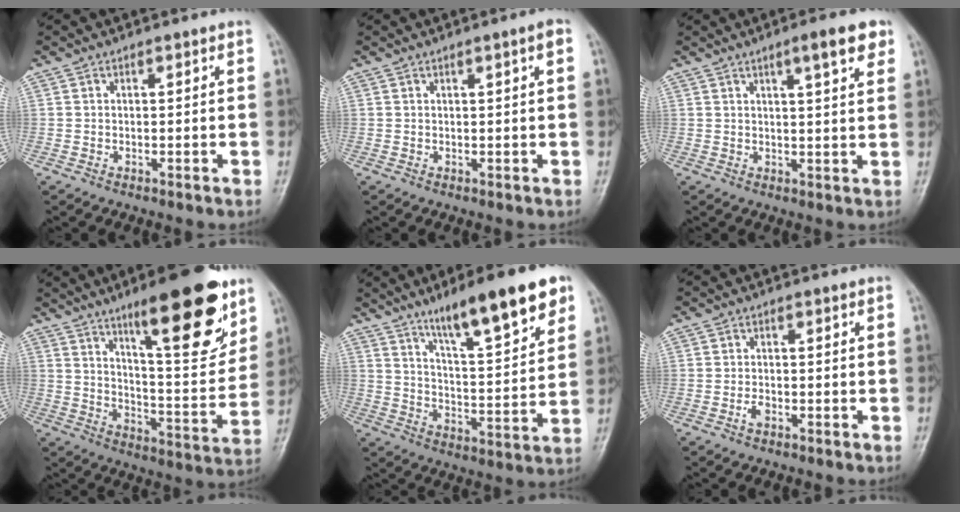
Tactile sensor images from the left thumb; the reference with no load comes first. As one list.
[{"total": 1.9, "force": [0.8, 0.1, 1.7], "torque": [-0.028, 0.000, 0.011]}, {"total": 6.5, "force": [3.7, 1.2, 5.2], "torque": [-0.066, -0.014, 0.050]}, {"total": 20.3, "force": [12.1, 5.3, 15.5], "torque": [-0.182, -0.067, 0.188]}, {"total": 17.4, "force": [11.0, 3.7, 12.9], "torque": [-0.174, -0.051, 0.177]}, {"total": 1.6, "force": [-0.7, 0.9, 1.0], "torque": [-0.019, 0.001, -0.016]}]